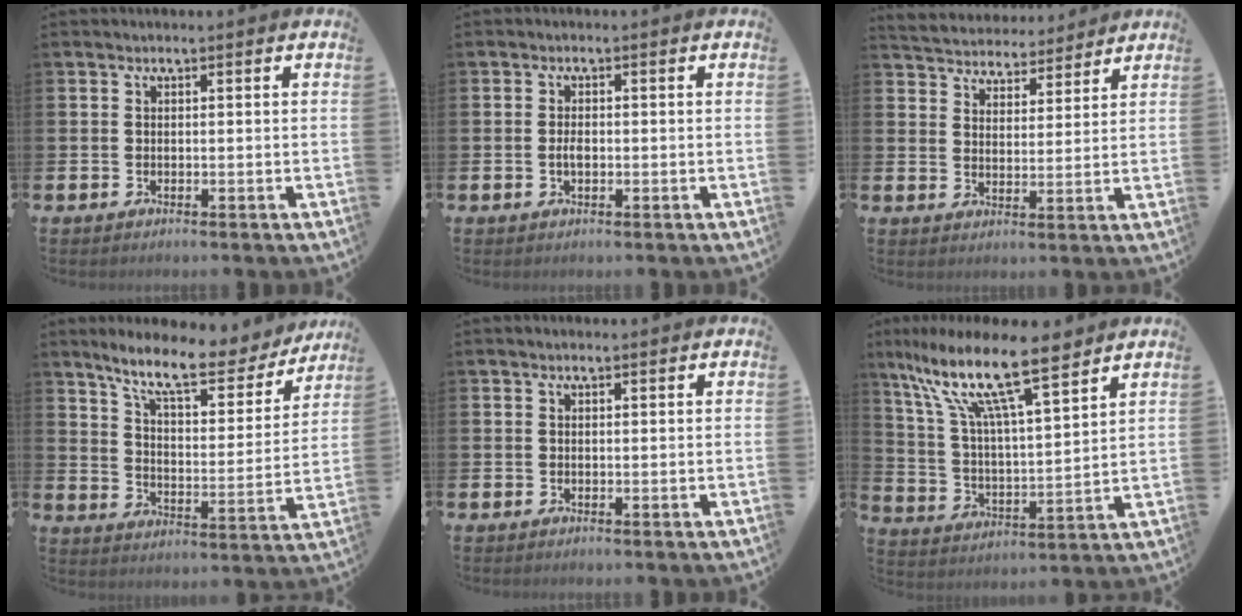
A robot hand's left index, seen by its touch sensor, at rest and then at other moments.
{"total": 1.7, "force": [-0.3, 0.9, 1.5], "torque": [-0.028, 0.002, -0.007]}
{"total": 4.7, "force": [4.5, 1.1, -0.5], "torque": [-0.009, -0.033, 0.080]}
{"total": 9.9, "force": [8.4, 2.5, 4.6], "torque": [-0.113, -0.051, 0.141]}
{"total": 0.6, "force": [0.5, 0.1, 0.3], "torque": [-0.004, 0.001, 0.009]}
{"total": 13.7, "force": [10.4, 2.8, 8.4], "torque": [-0.194, -0.056, 0.177]}